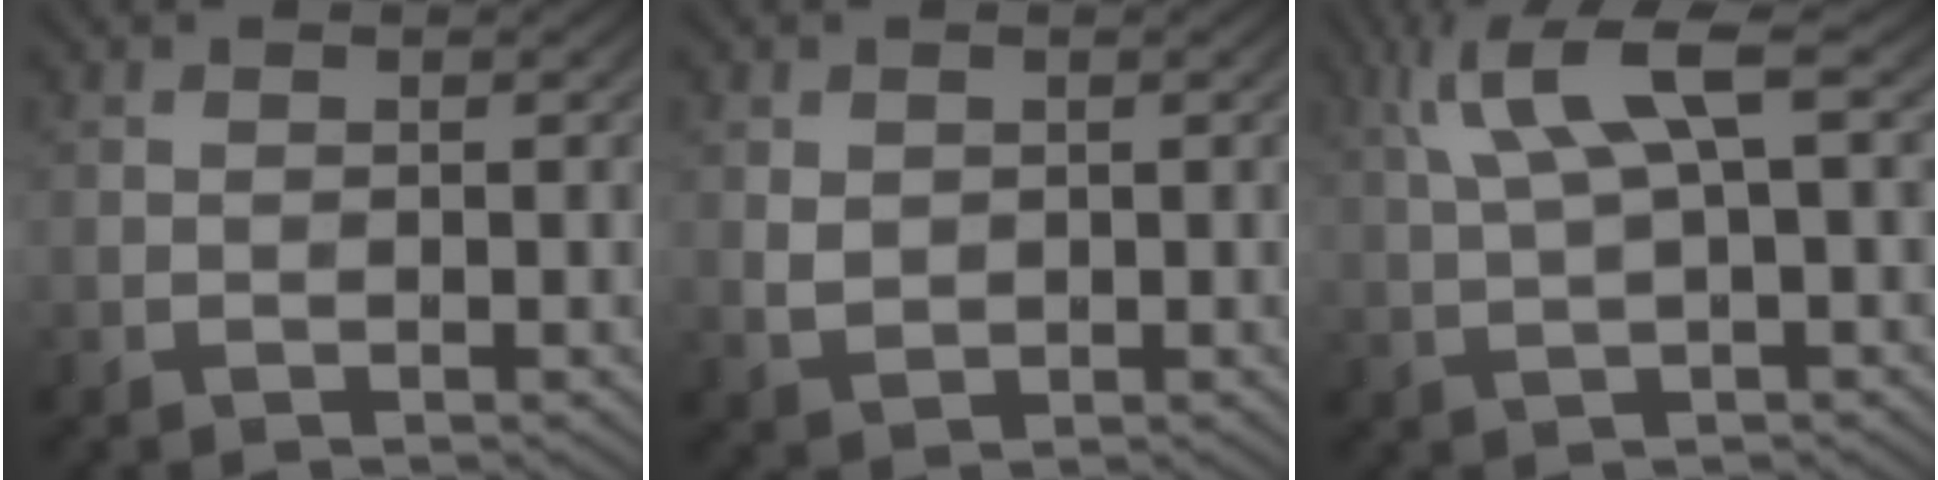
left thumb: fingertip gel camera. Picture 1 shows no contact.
{"total": 1.8, "force": [0.5, 1.5, 0.9], "torque": [-0.024, -0.005, 0.014]}
{"total": 7.5, "force": [2.9, 1.6, 6.7], "torque": [-0.148, 0.022, 0.057]}